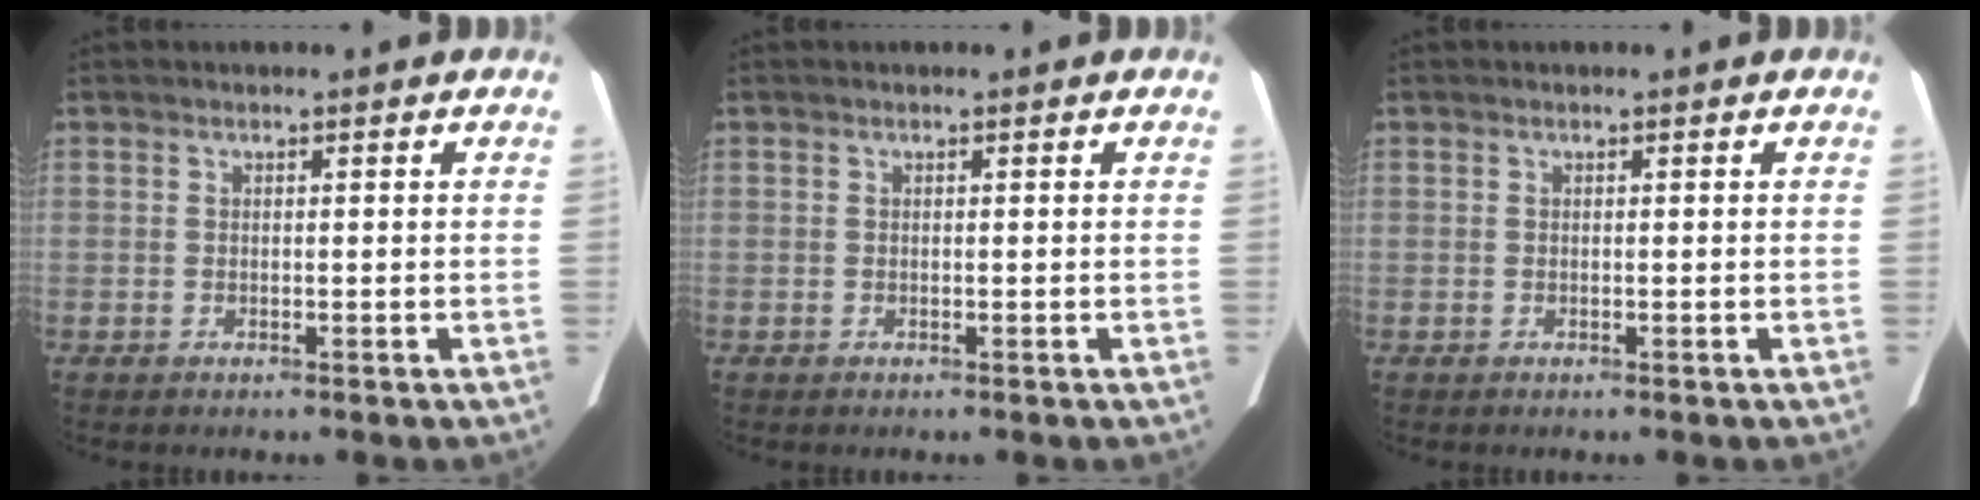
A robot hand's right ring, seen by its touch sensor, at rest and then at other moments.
{"total": 0.0}
{"total": 0.0}